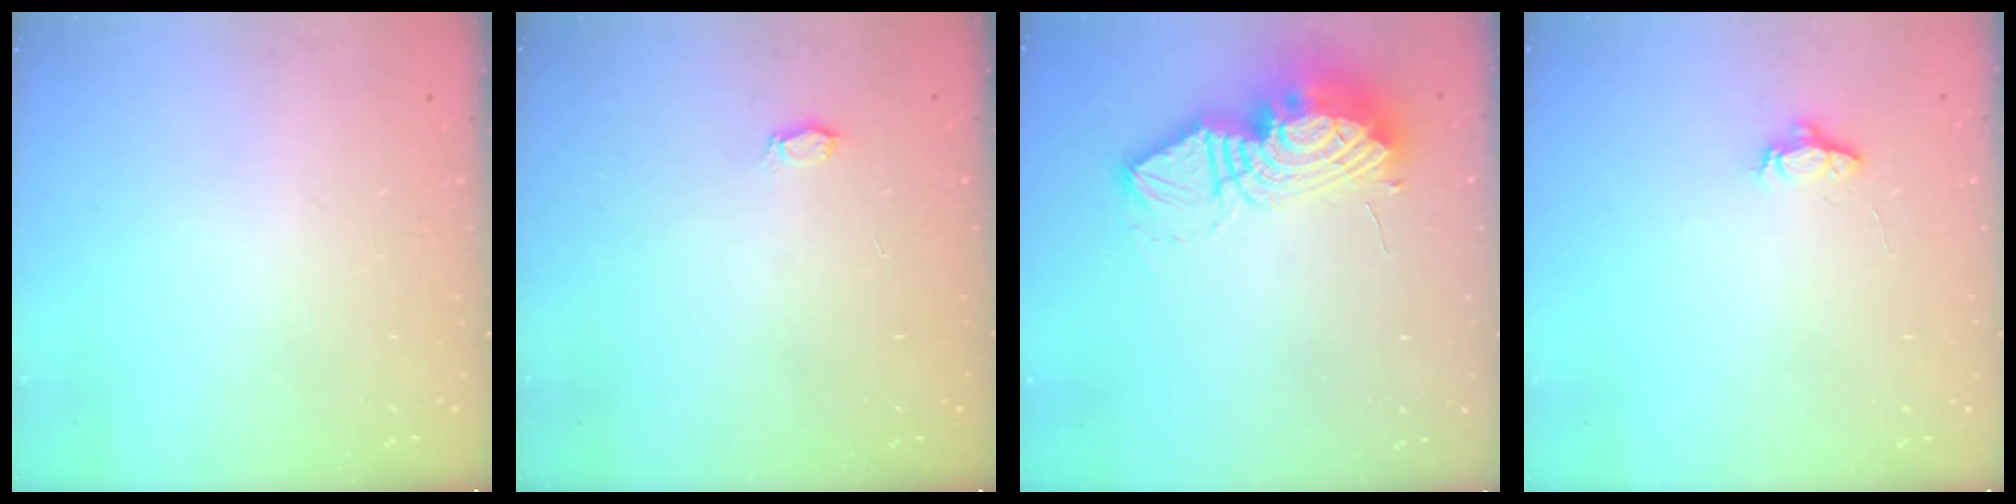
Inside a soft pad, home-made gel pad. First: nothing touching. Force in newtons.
{"total": 2.7, "press": 2.7, "slide": 0.3}
{"total": 16.9, "press": 16.9, "slide": 1.7}
{"total": 4.7, "press": 4.7, "slide": 0.4}